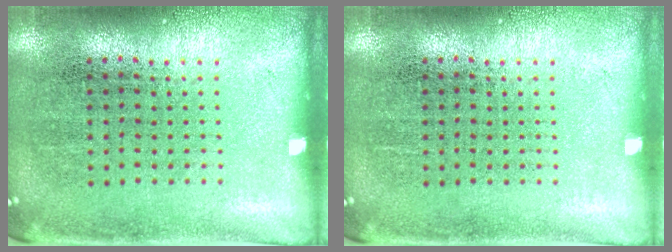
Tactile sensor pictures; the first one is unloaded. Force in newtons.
{"total": 0.0}